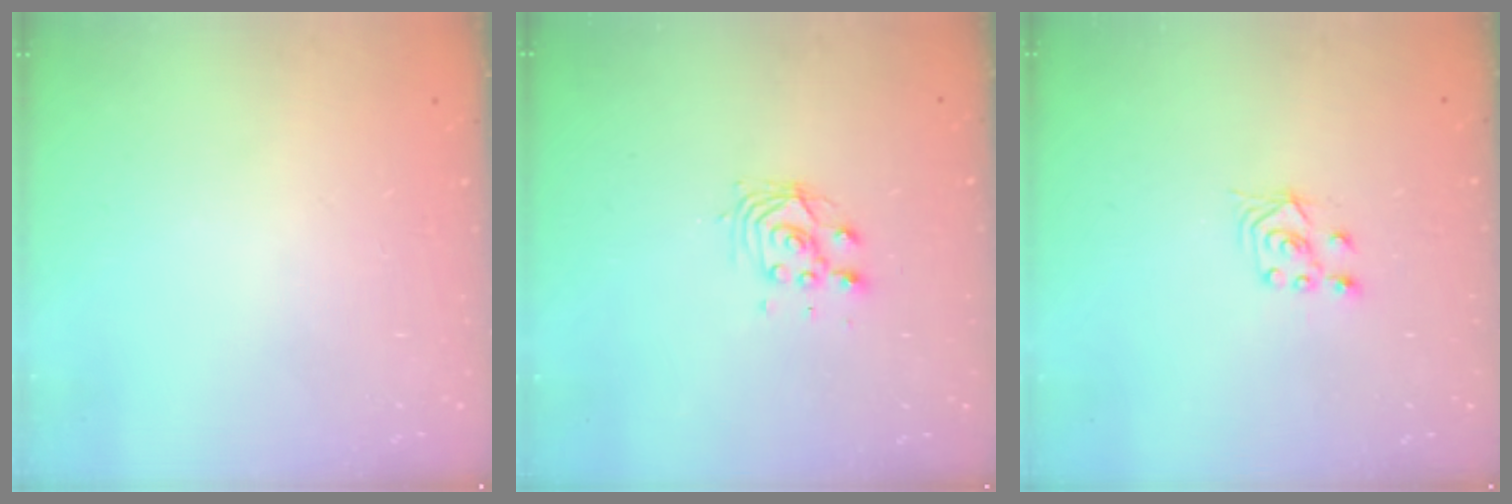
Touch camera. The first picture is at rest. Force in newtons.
{"total": 5.0, "press": 5.0, "slide": 0.2}
{"total": 3.0, "press": 2.8, "slide": 0.9}